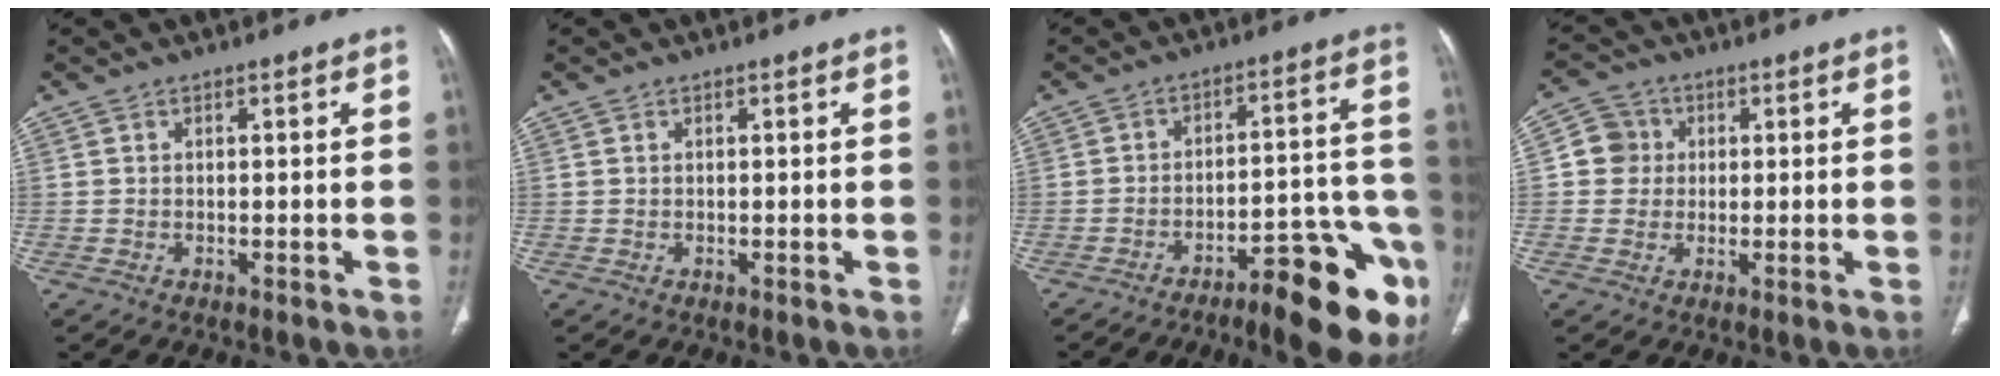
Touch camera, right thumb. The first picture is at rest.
{"total": 0.0}
{"total": 16.7, "force": [-10.1, 4.7, 12.5], "torque": [-0.108, 0.078, -0.140]}
{"total": 5.3, "force": [0.8, 5.1, 1.2], "torque": [0.005, 0.007, 0.008]}